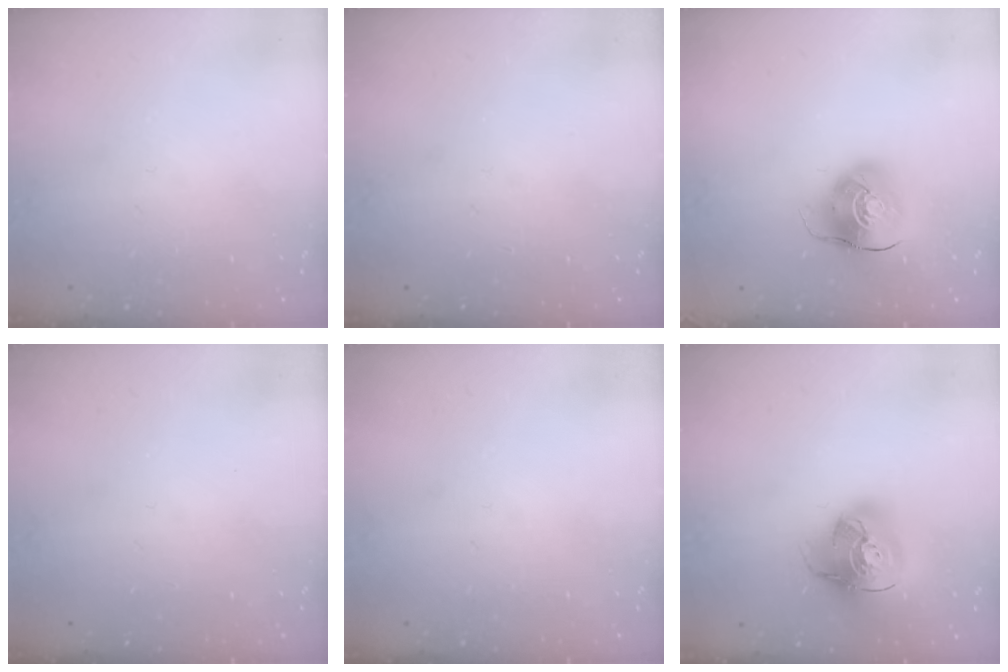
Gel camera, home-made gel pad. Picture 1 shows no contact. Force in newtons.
{"total": 0.0}
{"total": 9.7, "press": 9.6, "slide": 1.2}
{"total": 0.0}
{"total": 0.0}
{"total": 15.6, "press": 15.5, "slide": 1.6}